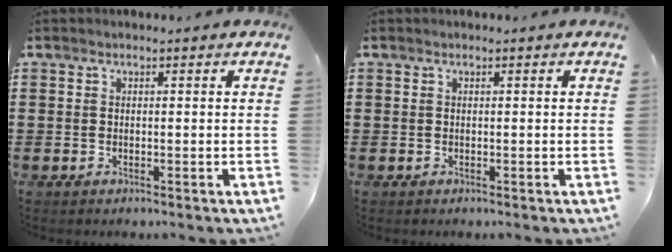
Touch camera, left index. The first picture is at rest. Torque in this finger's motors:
{"motor_torque": [0.08, 0.00, 0.03, 0.01]}